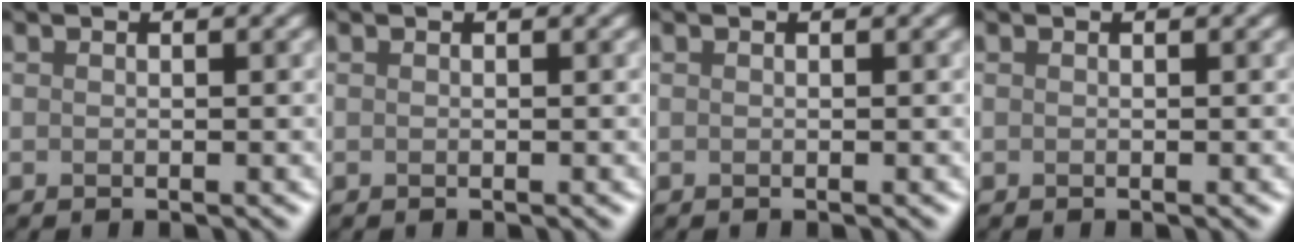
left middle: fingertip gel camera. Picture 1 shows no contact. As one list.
[{"total": 0.0}, {"total": 0.0}, {"total": 0.0}]